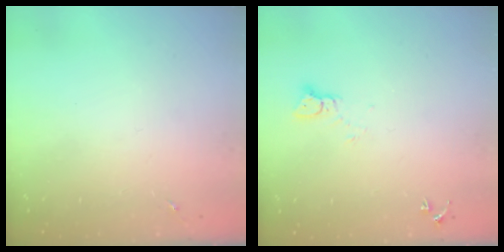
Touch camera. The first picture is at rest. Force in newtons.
{"total": 3.3, "press": 3.3, "slide": 0.3}